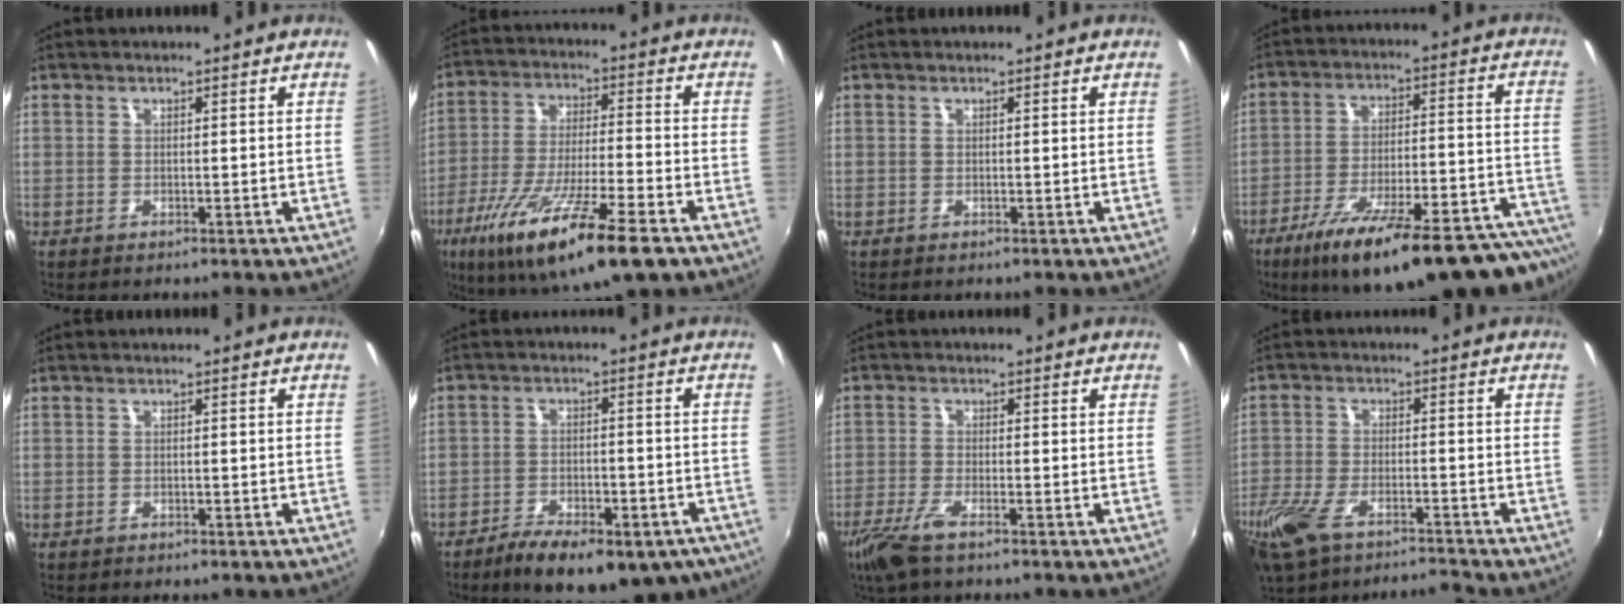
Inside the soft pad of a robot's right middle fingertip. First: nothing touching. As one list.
[{"total": 20.2, "force": [-11.7, 3.6, 16.0], "torque": [-0.301, -0.050, -0.204]}, {"total": 0.0}, {"total": 29.6, "force": [-23.7, 5.0, 17.0], "torque": [-0.235, -0.044, -0.328]}, {"total": 0.7, "force": [-0.6, 0.3, 0.3], "torque": [-0.007, 0.000, -0.009]}, {"total": 18.8, "force": [-13.6, 7.4, 10.6], "torque": [-0.185, -0.018, -0.179]}, {"total": 5.7, "force": [-3.9, 0.9, 4.1], "torque": [-0.103, -0.016, -0.079]}, {"total": 11.9, "force": [-9.4, 3.5, 6.4], "torque": [-0.165, -0.035, -0.185]}]